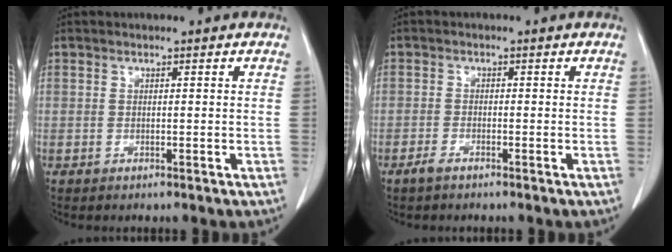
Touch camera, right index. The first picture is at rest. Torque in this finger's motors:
{"motor_torque": [0.03, 0.01, 0.00, 0.02]}